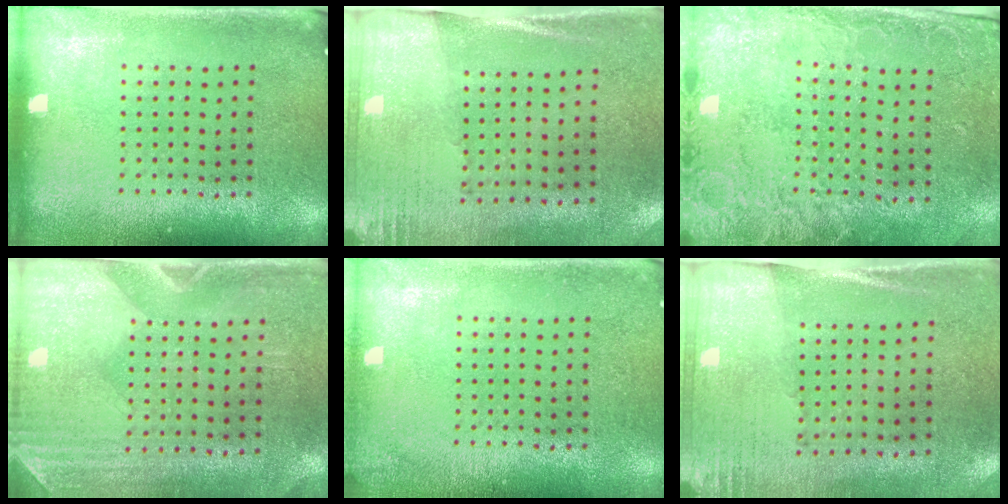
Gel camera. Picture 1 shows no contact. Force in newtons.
{"total": 2.8, "press": 2.4, "slide": 1.4}
{"total": 2.6, "press": 2.1, "slide": 1.4}
{"total": 2.9, "press": 2.5, "slide": 1.4}
{"total": 0.9, "press": 0.9, "slide": 0.1}
{"total": 2.8, "press": 2.4, "slide": 1.4}